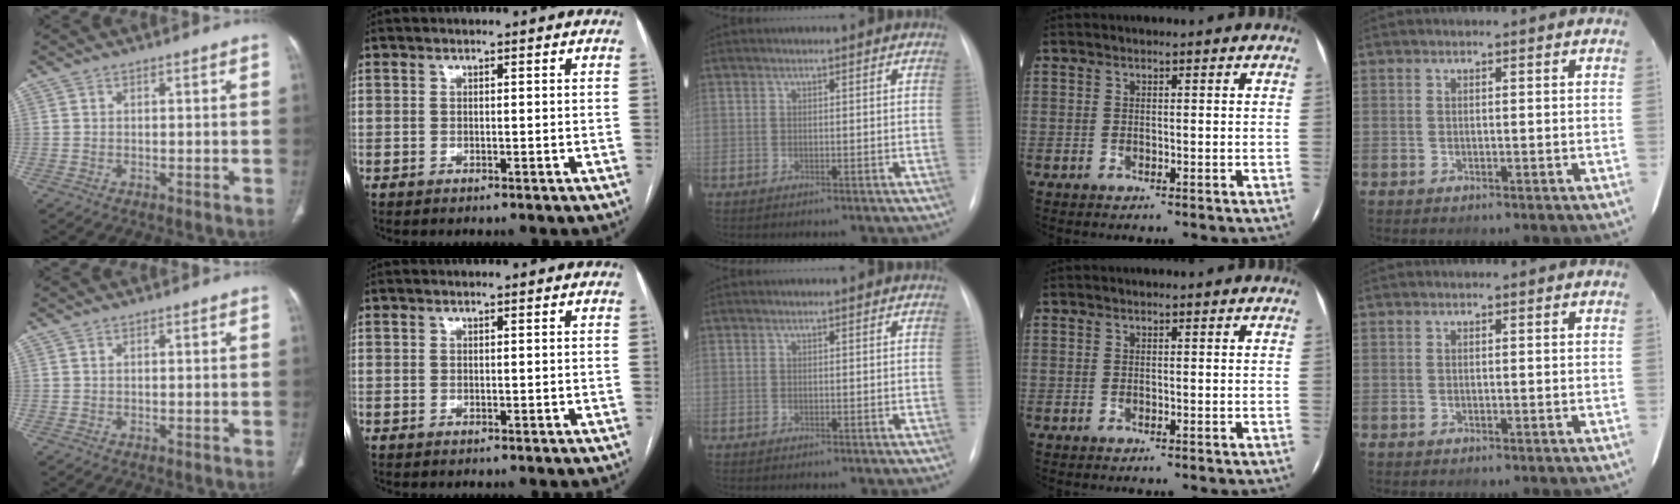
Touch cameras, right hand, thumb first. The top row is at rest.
{}